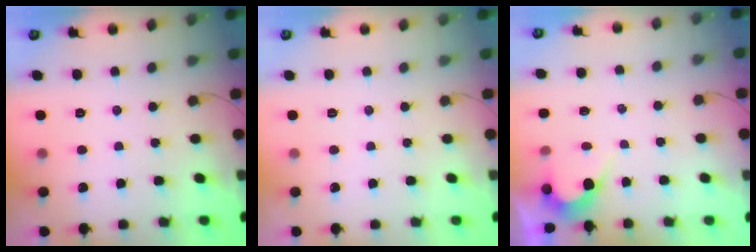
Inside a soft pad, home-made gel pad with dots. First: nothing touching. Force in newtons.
{"total": 0.0}
{"total": 2.6, "press": 2.6, "slide": 0.1}